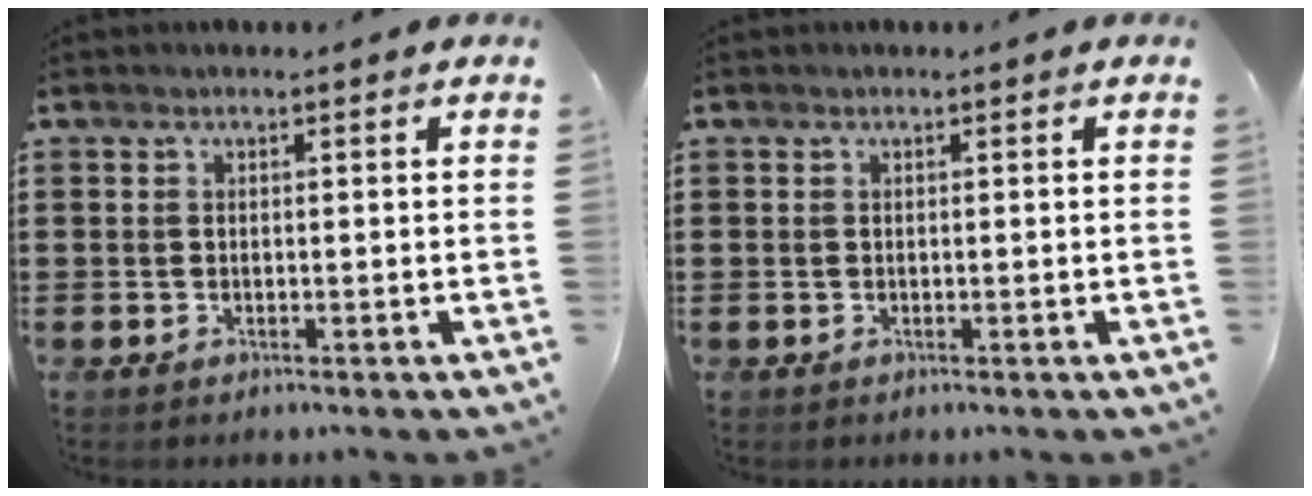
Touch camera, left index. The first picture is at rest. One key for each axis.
{"total": 0.0}